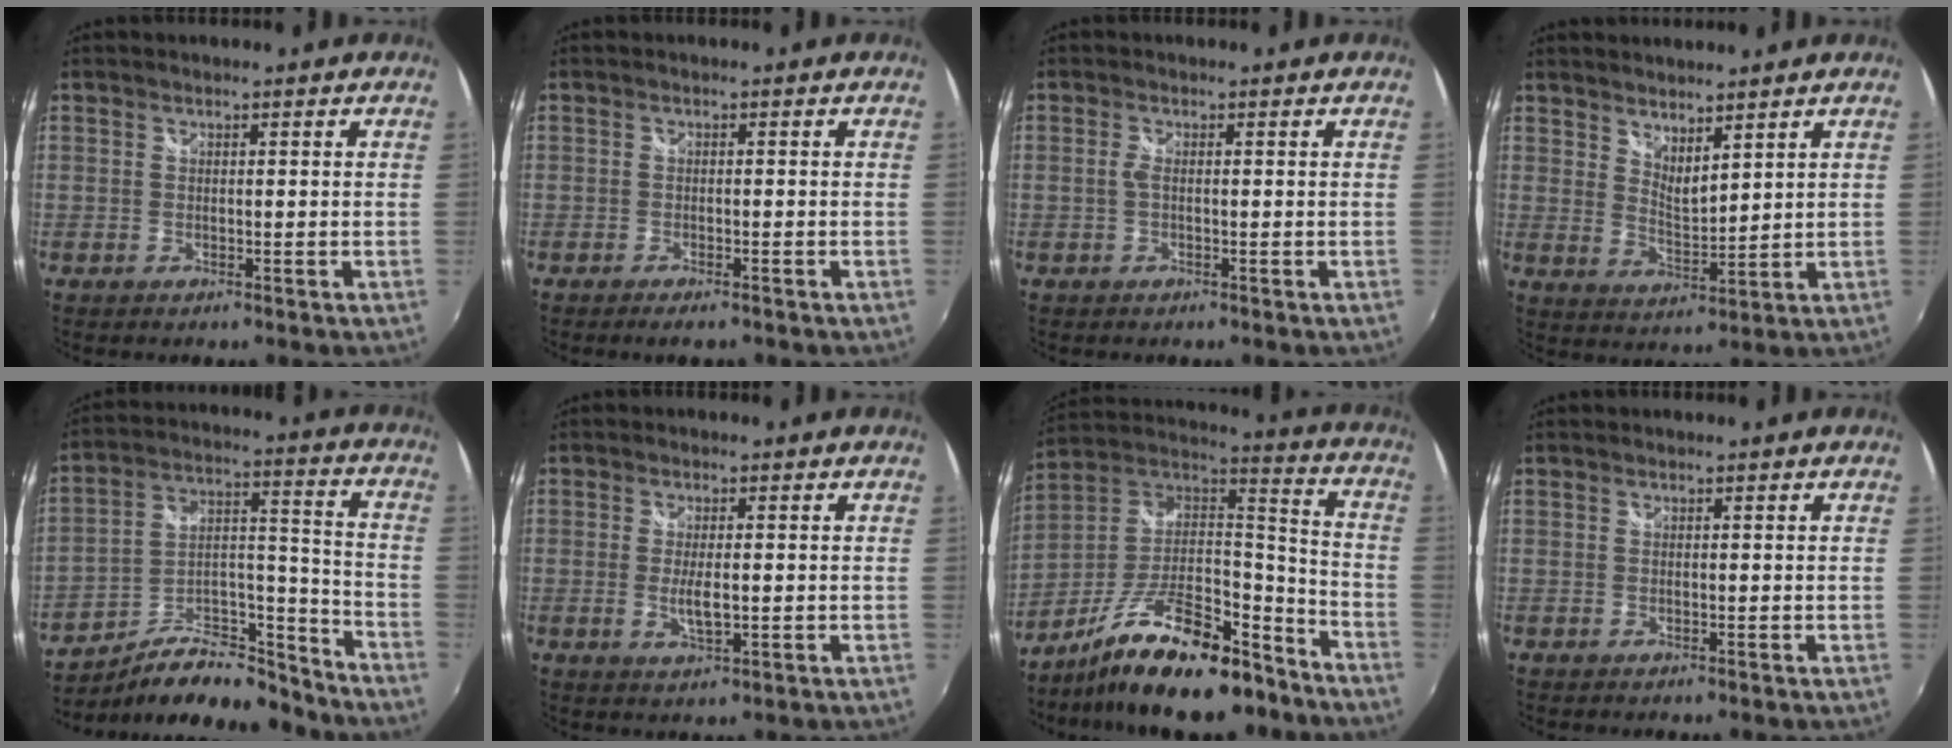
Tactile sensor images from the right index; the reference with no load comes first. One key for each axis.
{"total": 2.6, "fx": -2.0, "fy": 0.7, "fz": 1.4, "tx": -0.033, "ty": -0.009, "tz": -0.036}
{"total": 1.1, "fx": -0.2, "fy": 0.1, "fz": 1.1, "tx": -0.022, "ty": 0.001, "tz": -0.005}
{"total": 5.4, "fx": 4.5, "fy": 1.5, "fz": 2.5, "tx": -0.037, "ty": -0.006, "tz": 0.079}
{"total": 17.9, "fx": -13.7, "fy": 7.1, "fz": 9.1, "tx": -0.156, "ty": 0.035, "tz": -0.208}
{"total": 3.9, "fx": -0.5, "fy": 1.2, "fz": 3.7, "tx": -0.071, "ty": -0.009, "tz": -0.007}
{"total": 23.1, "fx": -15.7, "fy": 8.6, "fz": 14.6, "tx": -0.260, "ty": 0.010, "tz": -0.254}
{"total": 0.0}